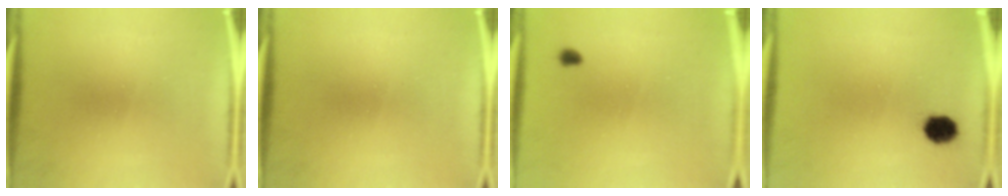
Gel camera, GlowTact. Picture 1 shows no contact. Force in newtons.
{"total": 0.0}
{"total": 0.9}
{"total": 5.0}